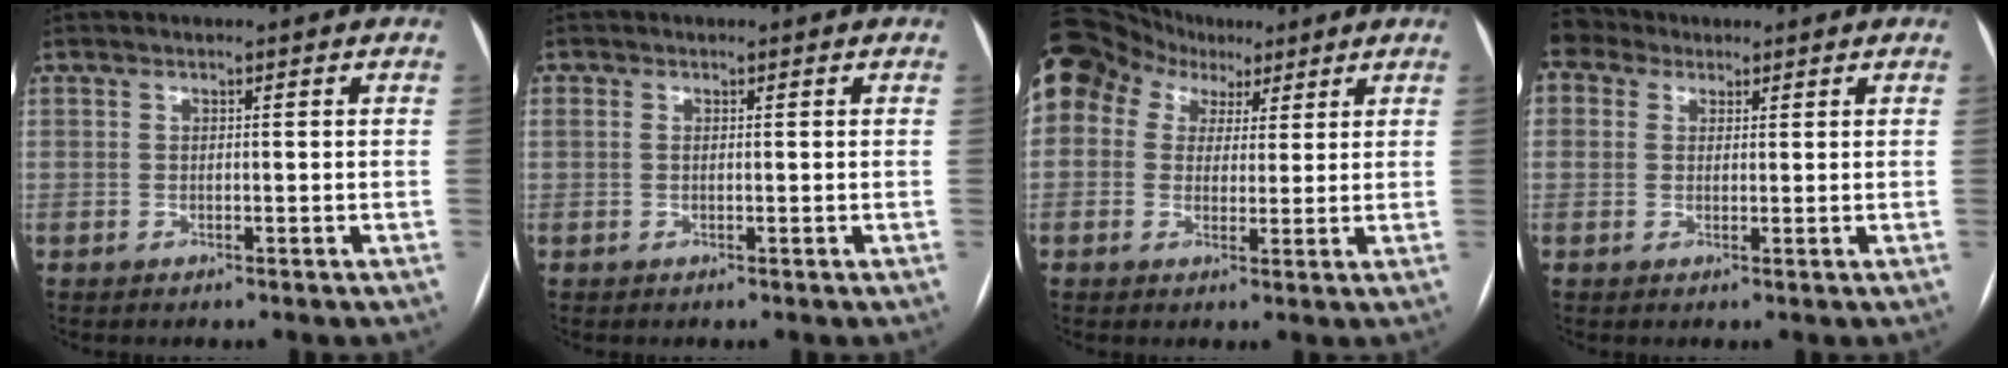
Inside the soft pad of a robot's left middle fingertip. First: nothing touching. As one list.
[{"total": 1.0, "force": [0.2, 0.7, 0.7], "torque": [-0.027, 0.012, 0.008]}, {"total": 23.1, "force": [11.7, 17.4, 9.7], "torque": [-0.300, 0.112, 0.221]}, {"total": 4.1, "force": [2.8, 3.0, 0.7], "torque": [-0.022, 0.029, 0.055]}]